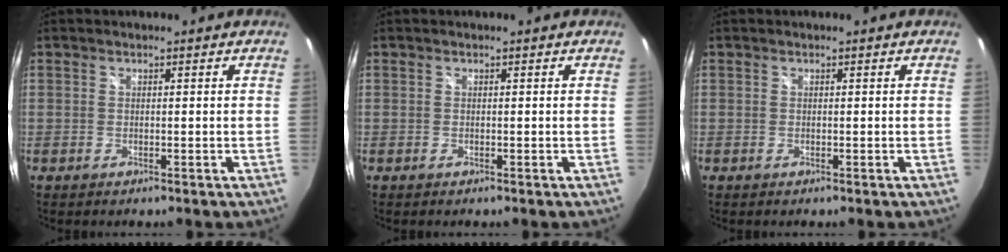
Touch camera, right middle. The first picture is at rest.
{"total": 0.0}
{"total": 0.0}